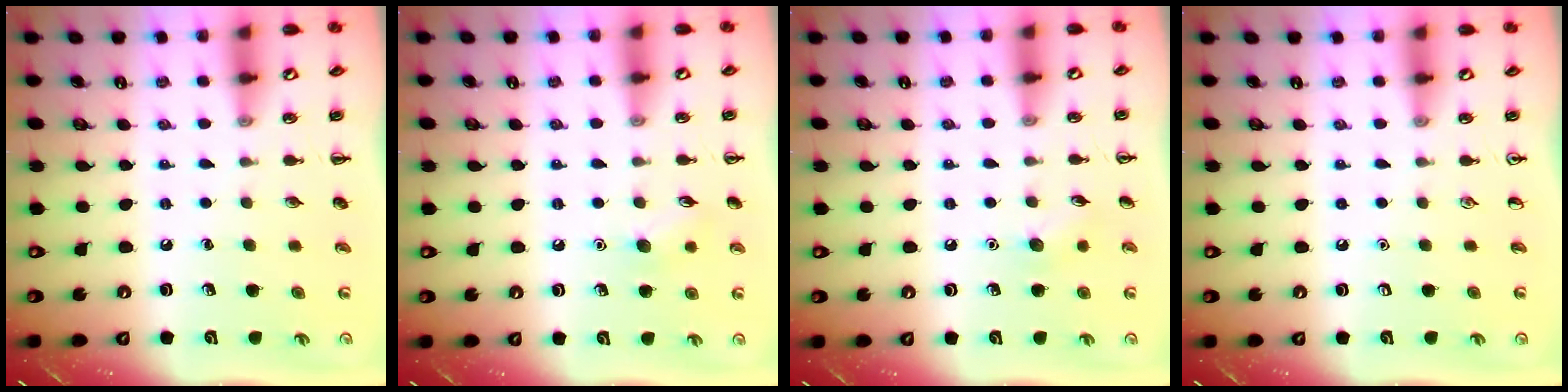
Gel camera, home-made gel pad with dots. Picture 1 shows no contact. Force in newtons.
{"total": 6.9, "press": 6.7, "slide": 1.9}
{"total": 5.7, "press": 5.5, "slide": 1.6}
{"total": 0.0}